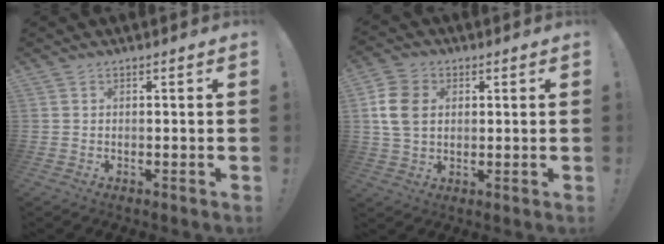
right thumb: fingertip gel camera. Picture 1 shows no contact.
{"total": 10.6, "force": [1.8, 8.0, 6.8], "torque": [-0.137, 0.005, 0.036]}